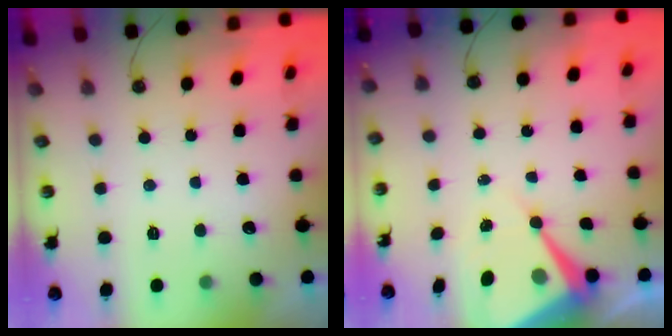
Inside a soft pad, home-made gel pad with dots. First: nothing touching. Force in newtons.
{"total": 10.6, "press": 10.6, "slide": 0.6}